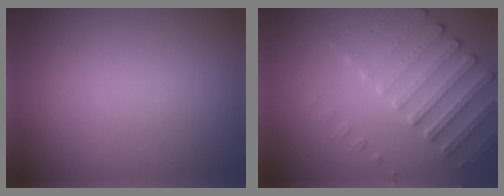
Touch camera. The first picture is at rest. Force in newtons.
{"total": 4.0, "press": 3.7, "slide": 1.5}